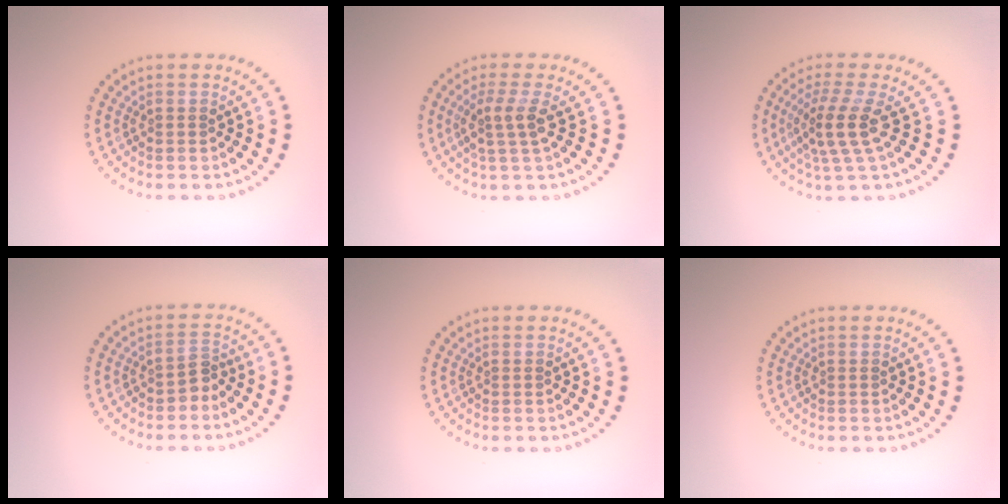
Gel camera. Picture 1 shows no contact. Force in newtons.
{"total": 2.6, "press": 2.0, "slide": 1.8}
{"total": 3.7, "press": 2.7, "slide": 2.5}
{"total": 1.4, "press": 1.1, "slide": 0.8}
{"total": 0.0}
{"total": 0.0}